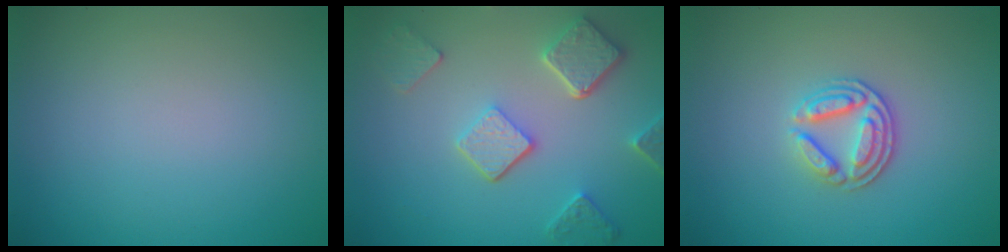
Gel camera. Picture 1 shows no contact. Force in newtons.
{"total": 5.0, "press": 3.8, "slide": 3.2}
{"total": 3.4, "press": 2.8, "slide": 1.9}